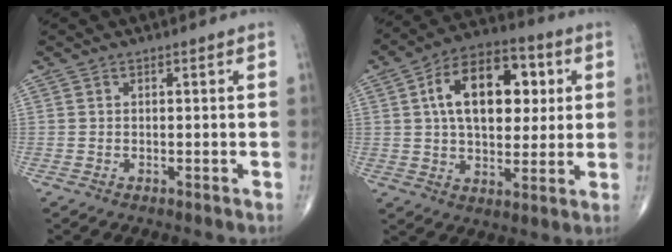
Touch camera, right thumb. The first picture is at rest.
{"total": 18.1, "force": [4.2, 10.6, 14.1], "torque": [-0.189, 0.011, 0.063]}